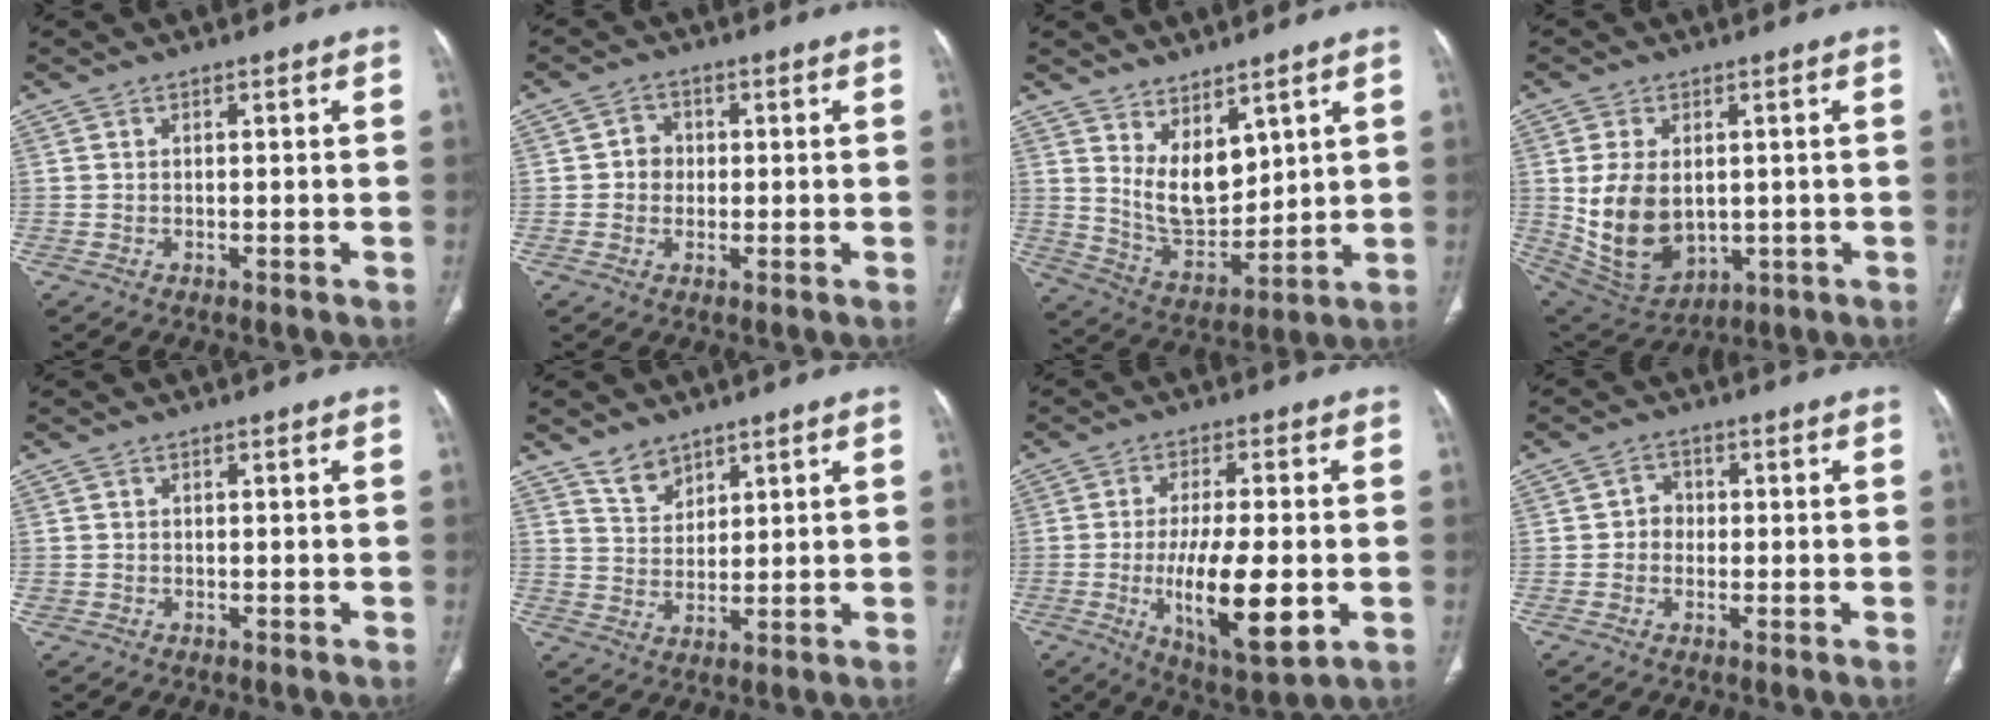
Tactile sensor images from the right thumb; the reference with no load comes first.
{"total": 3.8, "force": [0.0, 3.4, 1.5], "torque": [-0.002, 0.008, -0.007]}
{"total": 10.4, "force": [5.2, 5.6, 6.9], "torque": [-0.085, -0.056, 0.117]}
{"total": 14.0, "force": [-0.1, 9.5, 10.3], "torque": [-0.176, -0.007, 0.031]}
{"total": 0.9, "force": [-0.3, 0.8, 0.1], "torque": [-0.002, 0.004, -0.009]}
{"total": 4.7, "force": [3.6, 2.7, 1.3], "torque": [-0.003, -0.029, 0.073]}
{"total": 16.1, "force": [-3.2, 5.1, 14.9], "torque": [-0.247, -0.015, -0.047]}
{"total": 3.3, "force": [-0.3, 3.0, 1.3], "torque": [0.002, 0.010, -0.014]}